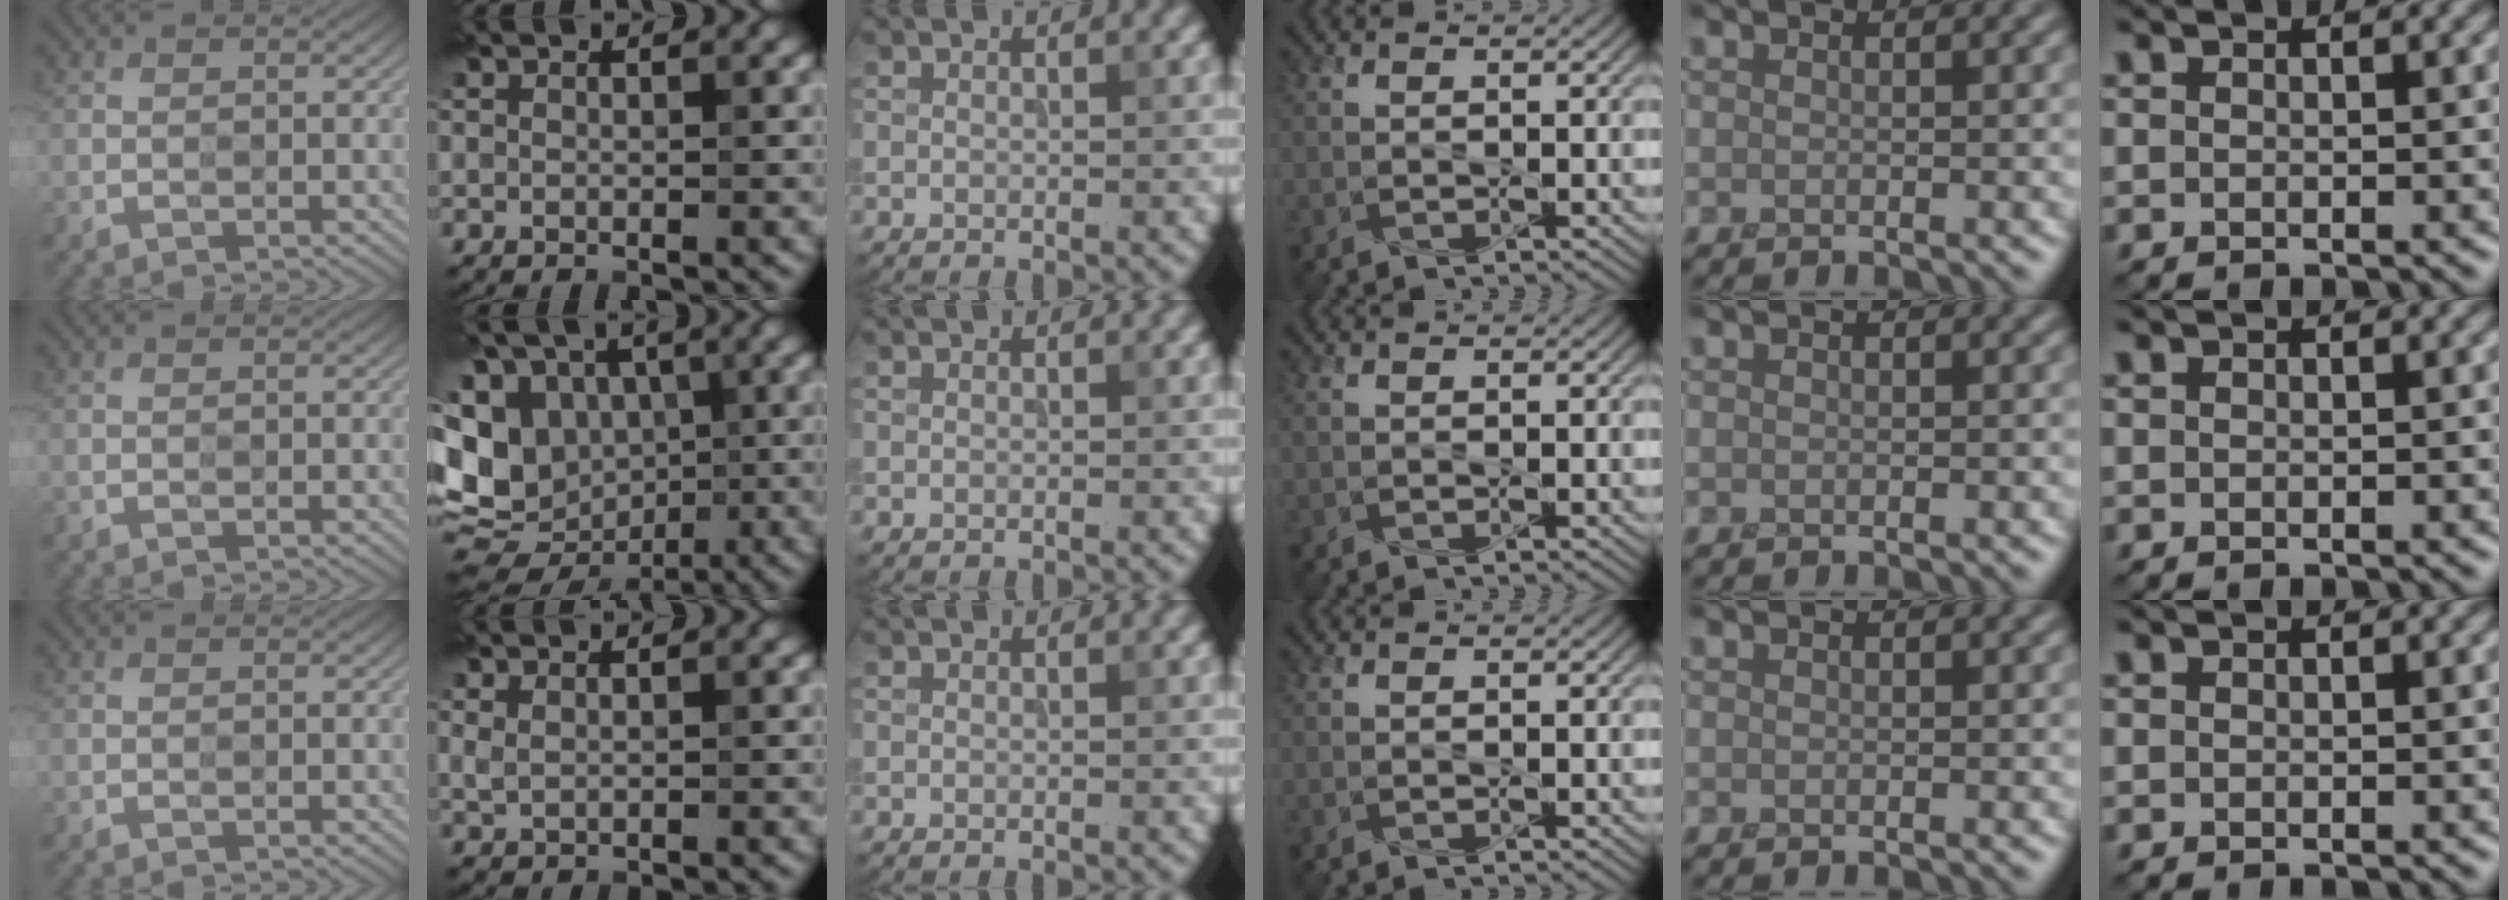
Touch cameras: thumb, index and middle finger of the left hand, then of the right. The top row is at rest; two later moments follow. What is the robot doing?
{"motion": "press", "object": "toy piano key"}